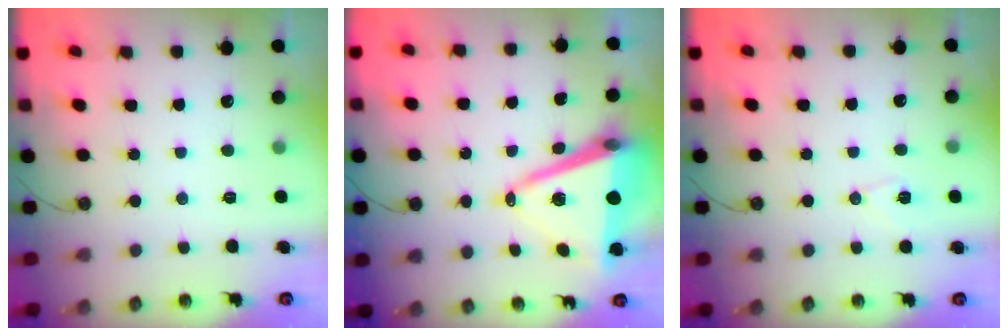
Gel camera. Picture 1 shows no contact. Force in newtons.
{"total": 14.3, "press": 13.7, "slide": 4.0}
{"total": 6.7, "press": 6.4, "slide": 2.1}